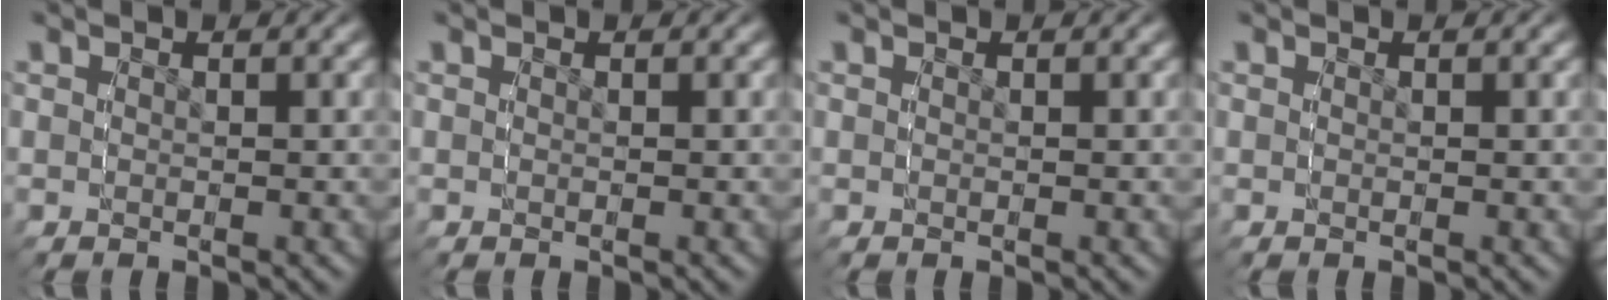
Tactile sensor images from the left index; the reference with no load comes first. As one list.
[{"total": 0.0}, {"total": 0.0}, {"total": 0.0}]